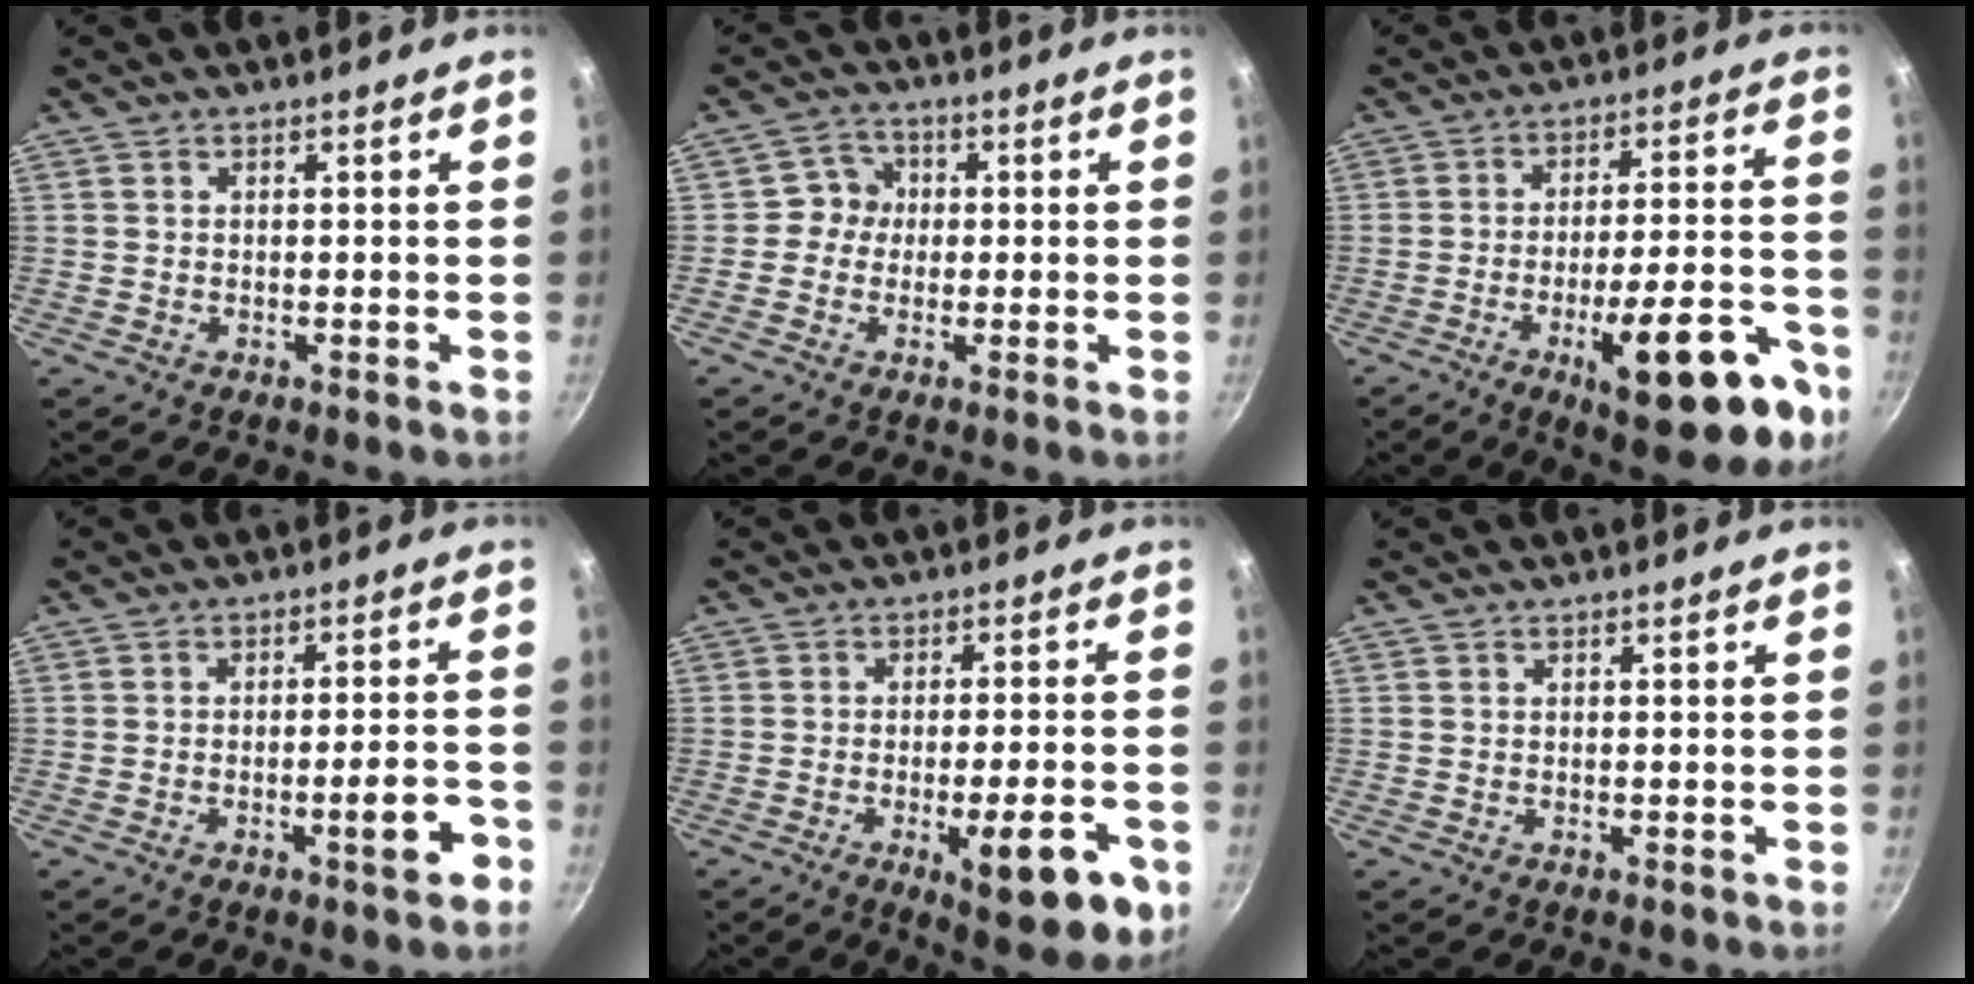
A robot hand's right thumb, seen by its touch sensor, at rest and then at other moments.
{"total": 4.4, "force": [-0.1, 4.2, 1.1], "torque": [0.015, 0.010, -0.013]}
{"total": 20.3, "force": [-9.2, 6.7, 16.8], "torque": [-0.187, 0.041, -0.121]}
{"total": 6.8, "force": [-3.1, 1.5, 5.8], "torque": [-0.064, 0.029, -0.039]}
{"total": 14.2, "force": [-5.5, 4.1, 12.4], "torque": [-0.144, 0.013, -0.068]}
{"total": 0.0}